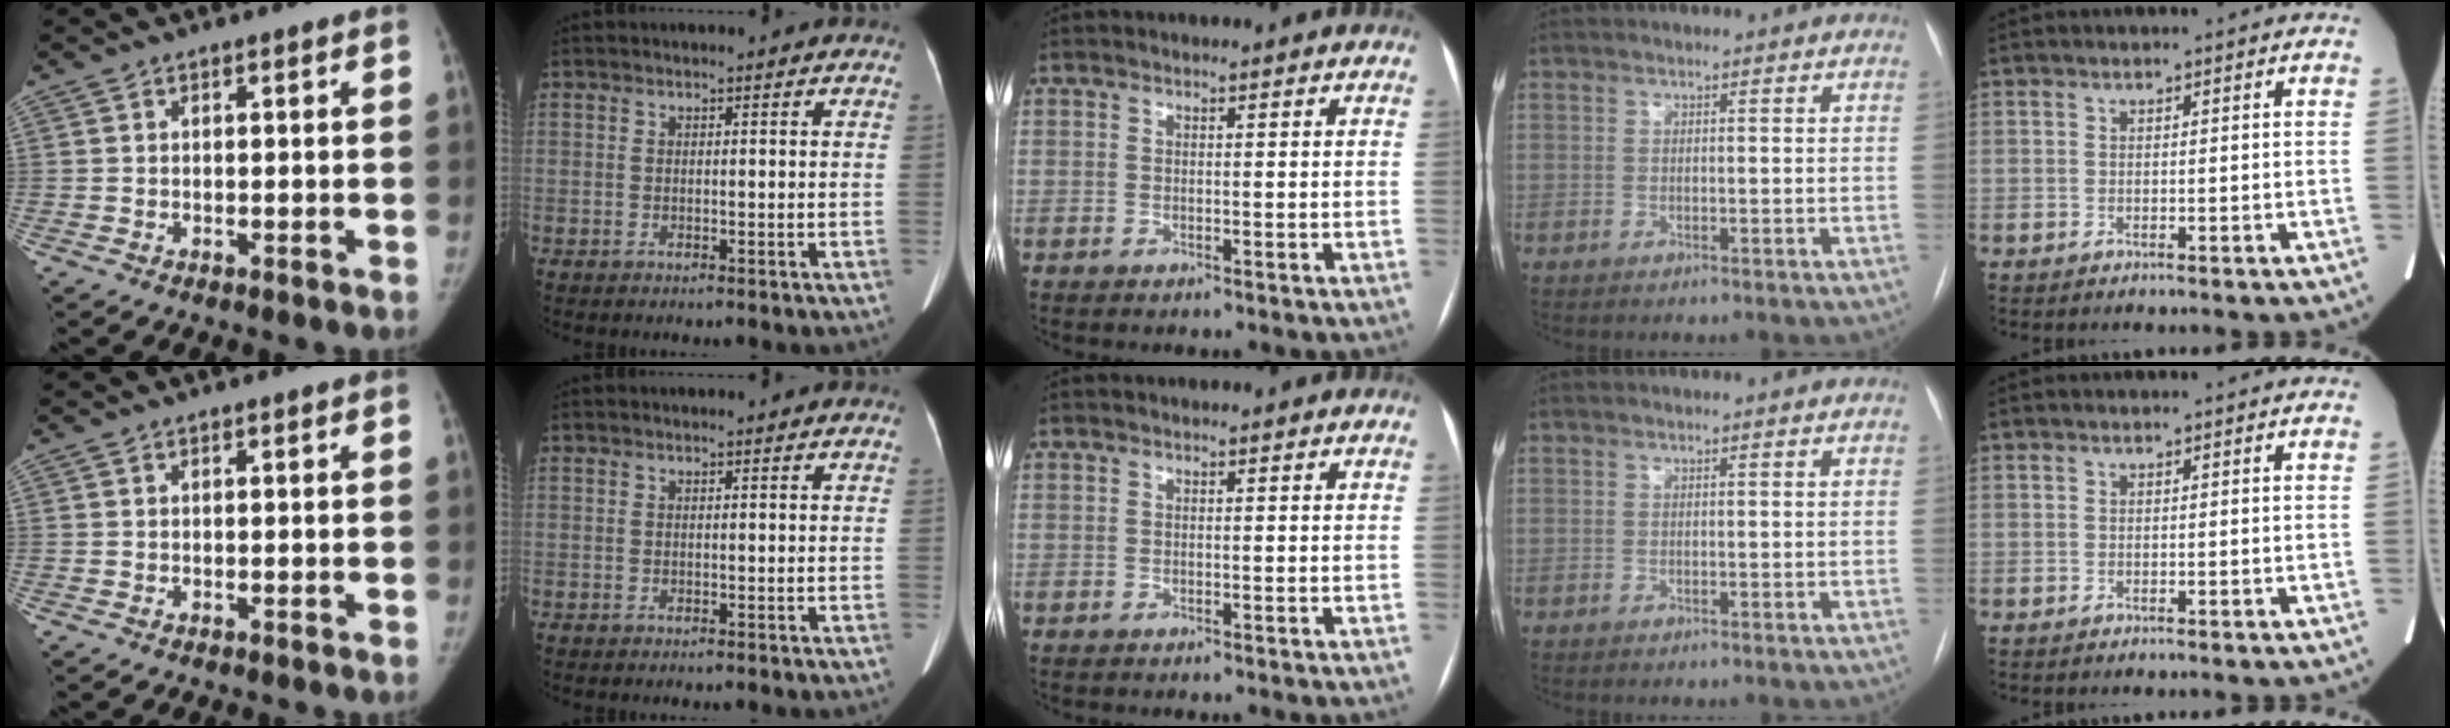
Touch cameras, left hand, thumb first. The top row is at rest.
{}